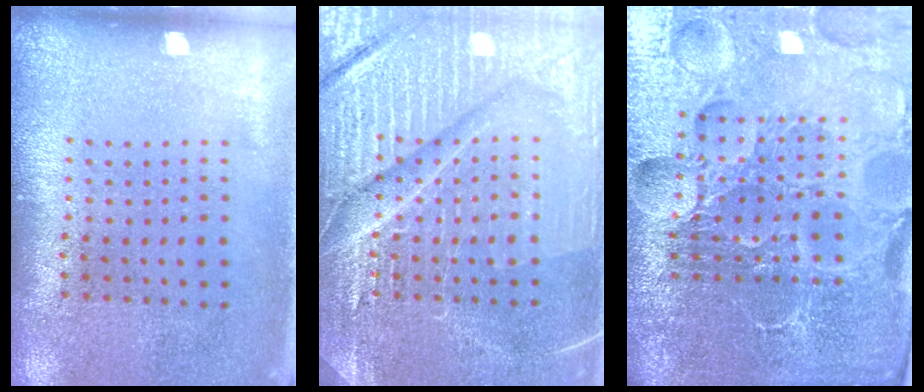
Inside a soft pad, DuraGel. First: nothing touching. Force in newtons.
{"total": 7.2, "press": 7.2, "slide": 0.9}
{"total": 6.5, "press": 5.9, "slide": 2.9}